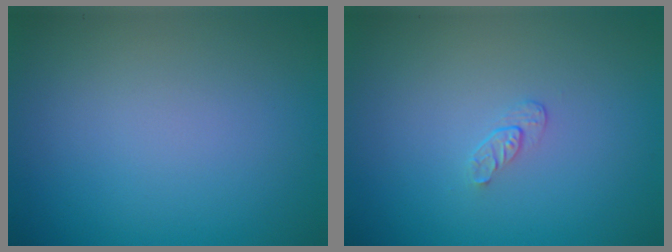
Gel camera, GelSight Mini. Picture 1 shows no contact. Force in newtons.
{"total": 0.8, "press": 0.5, "slide": 0.7}